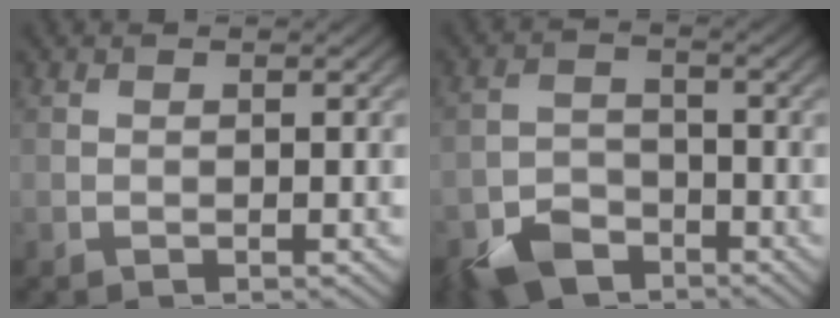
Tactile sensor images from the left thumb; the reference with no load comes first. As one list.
[{"total": 6.2, "force": [-4.3, 3.5, 2.6], "torque": [-0.056, -0.007, -0.091]}]